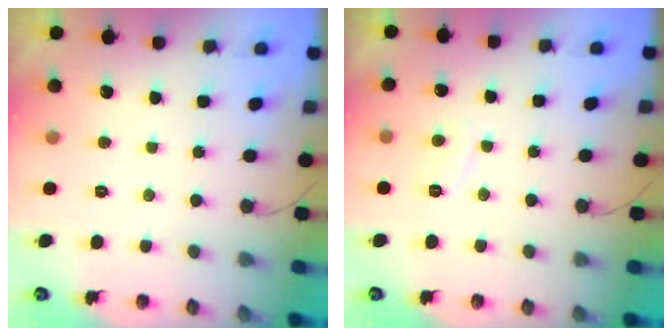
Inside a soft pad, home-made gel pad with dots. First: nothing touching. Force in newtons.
{"total": 2.6, "press": 2.5, "slide": 0.7}